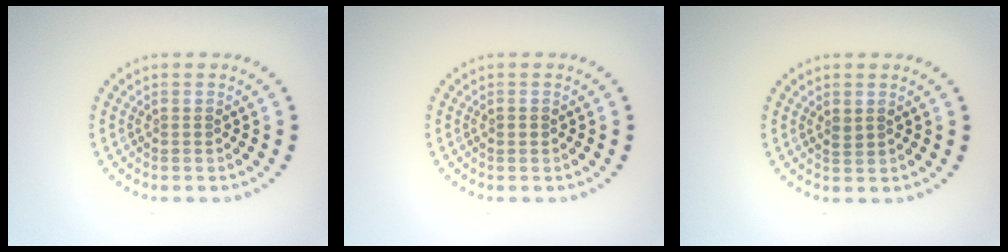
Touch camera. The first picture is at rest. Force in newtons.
{"total": 0.8, "press": 0.8, "slide": 0.1}
{"total": 0.8, "press": 0.8, "slide": 0.3}